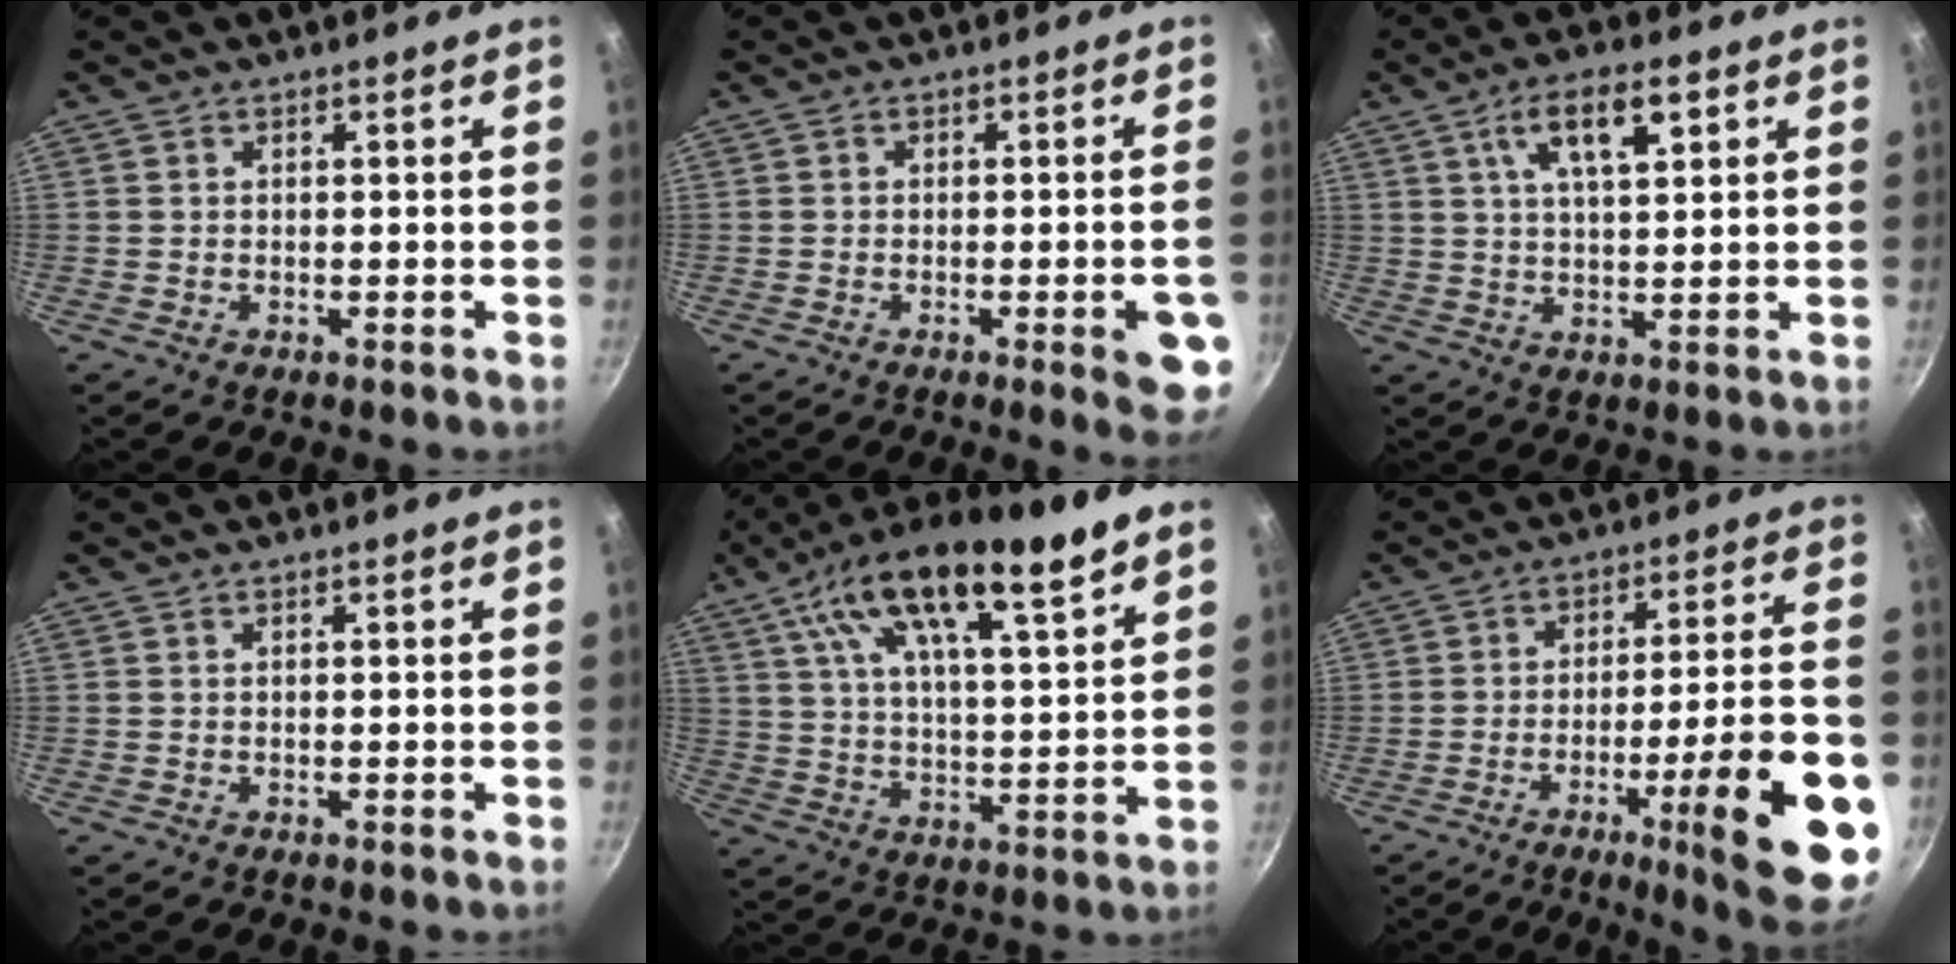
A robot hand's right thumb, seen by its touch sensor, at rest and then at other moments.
{"total": 7.3, "force": [-2.5, 1.9, 6.6], "torque": [-0.059, 0.009, -0.029]}
{"total": 9.5, "force": [4.1, 3.8, 7.7], "torque": [-0.119, -0.005, 0.070]}
{"total": 0.0}
{"total": 18.4, "force": [11.4, 4.3, 13.8], "torque": [-0.217, -0.033, 0.194]}
{"total": 21.3, "force": [-8.2, 3.9, 19.3], "torque": [-0.242, 0.033, -0.115]}